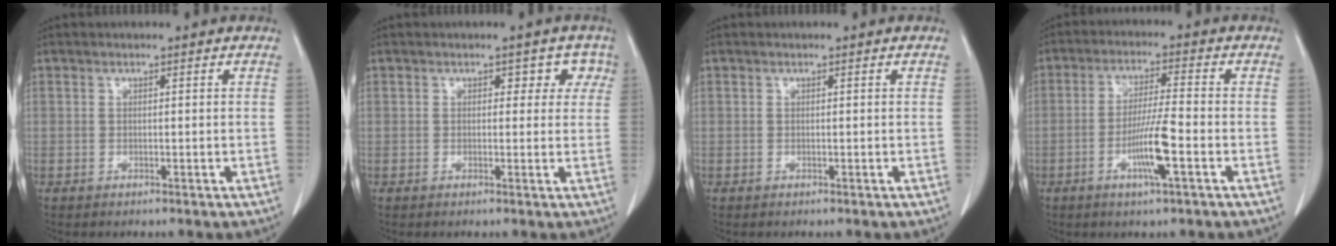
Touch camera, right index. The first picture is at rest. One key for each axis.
{"total": 3.1, "fx": 1.3, "fy": 2.4, "fz": 1.5, "tx": 0.008, "ty": 0.012, "tz": 0.006}
{"total": 0.0}
{"total": 7.4, "fx": -2.7, "fy": -0.1, "fz": 6.9, "tx": -0.130, "ty": -0.008, "tz": -0.050}